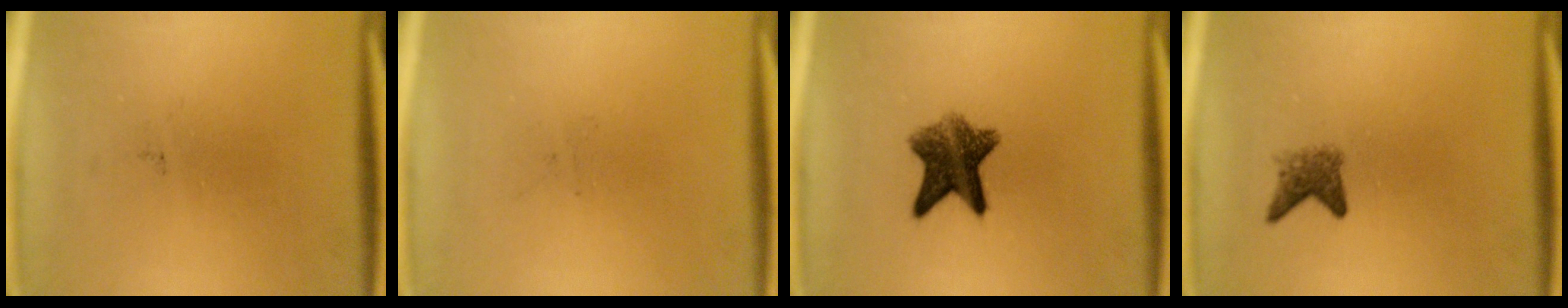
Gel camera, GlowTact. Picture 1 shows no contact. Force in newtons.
{"total": 0.0}
{"total": 7.7}
{"total": 2.3}